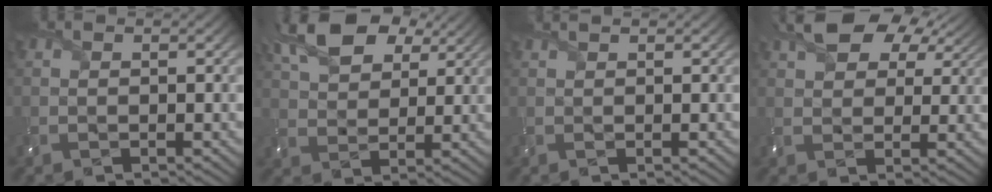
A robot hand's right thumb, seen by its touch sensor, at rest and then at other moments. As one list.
[{"total": 11.4, "force": [6.4, 6.5, 6.8], "torque": [-0.164, 0.023, 0.114]}, {"total": 1.1, "force": [0.9, 0.0, 0.6], "torque": [-0.018, 0.000, 0.013]}, {"total": 10.0, "force": [5.9, 5.5, 5.9], "torque": [-0.129, 0.022, 0.105]}]